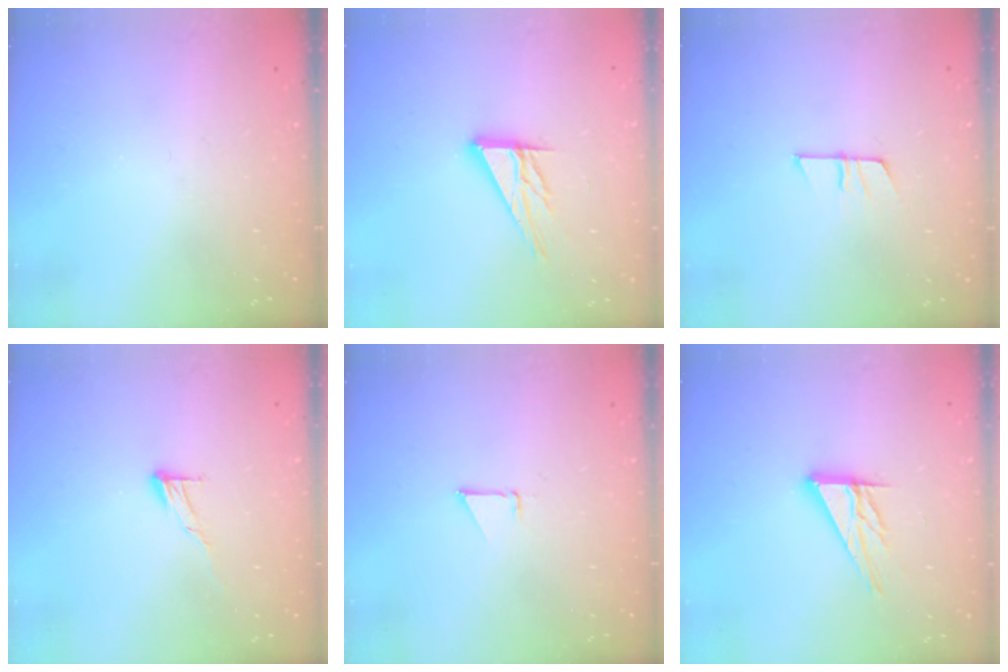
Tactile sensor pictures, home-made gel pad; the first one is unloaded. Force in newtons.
{"total": 10.9, "press": 10.9, "slide": 1.0}
{"total": 7.1, "press": 7.1, "slide": 0.6}
{"total": 6.9, "press": 6.8, "slide": 0.4}
{"total": 0.8, "press": 0.8, "slide": 0.1}
{"total": 10.9, "press": 10.9, "slide": 1.0}